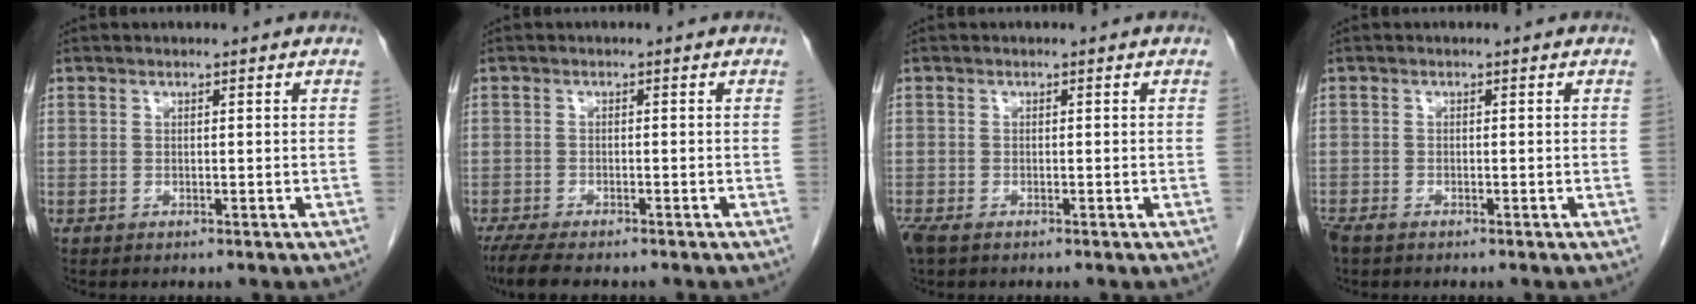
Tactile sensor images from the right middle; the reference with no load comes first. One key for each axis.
{"total": 6.8, "fx": -5.5, "fy": 1.5, "fz": 3.6, "tx": -0.065, "ty": -0.015, "tz": -0.086}
{"total": 3.1, "fx": -2.2, "fy": 1.3, "fz": 1.8, "tx": -0.046, "ty": -0.010, "tz": -0.036}
{"total": 2.4, "fx": -1.8, "fy": 0.9, "fz": 1.3, "tx": -0.029, "ty": -0.006, "tz": -0.031}